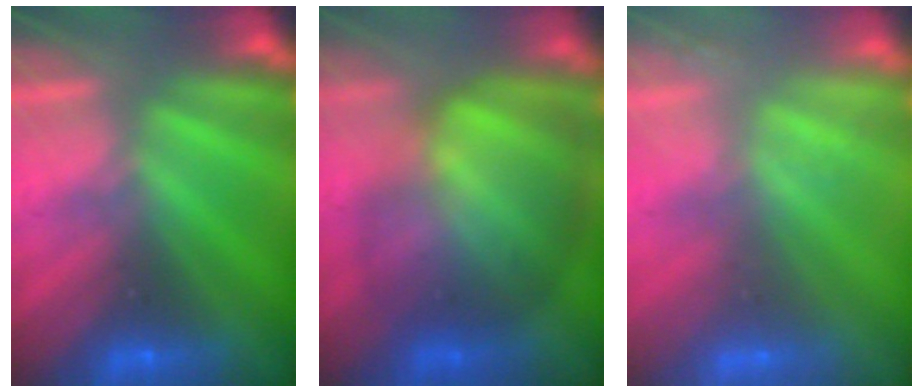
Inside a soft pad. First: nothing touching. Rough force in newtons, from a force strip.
{"total": 7.2}
{"total": 2.0}